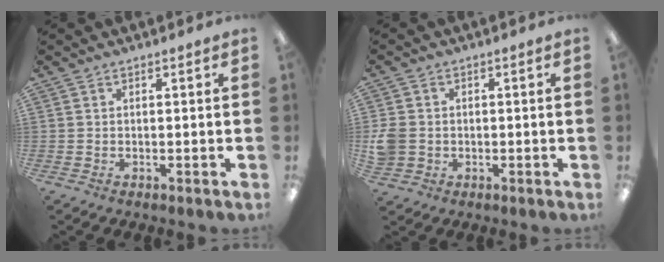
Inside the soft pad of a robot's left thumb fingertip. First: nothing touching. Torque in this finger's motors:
{"motor_torque": [-0.05, 0.06, -0.05, -0.01, 0.00]}